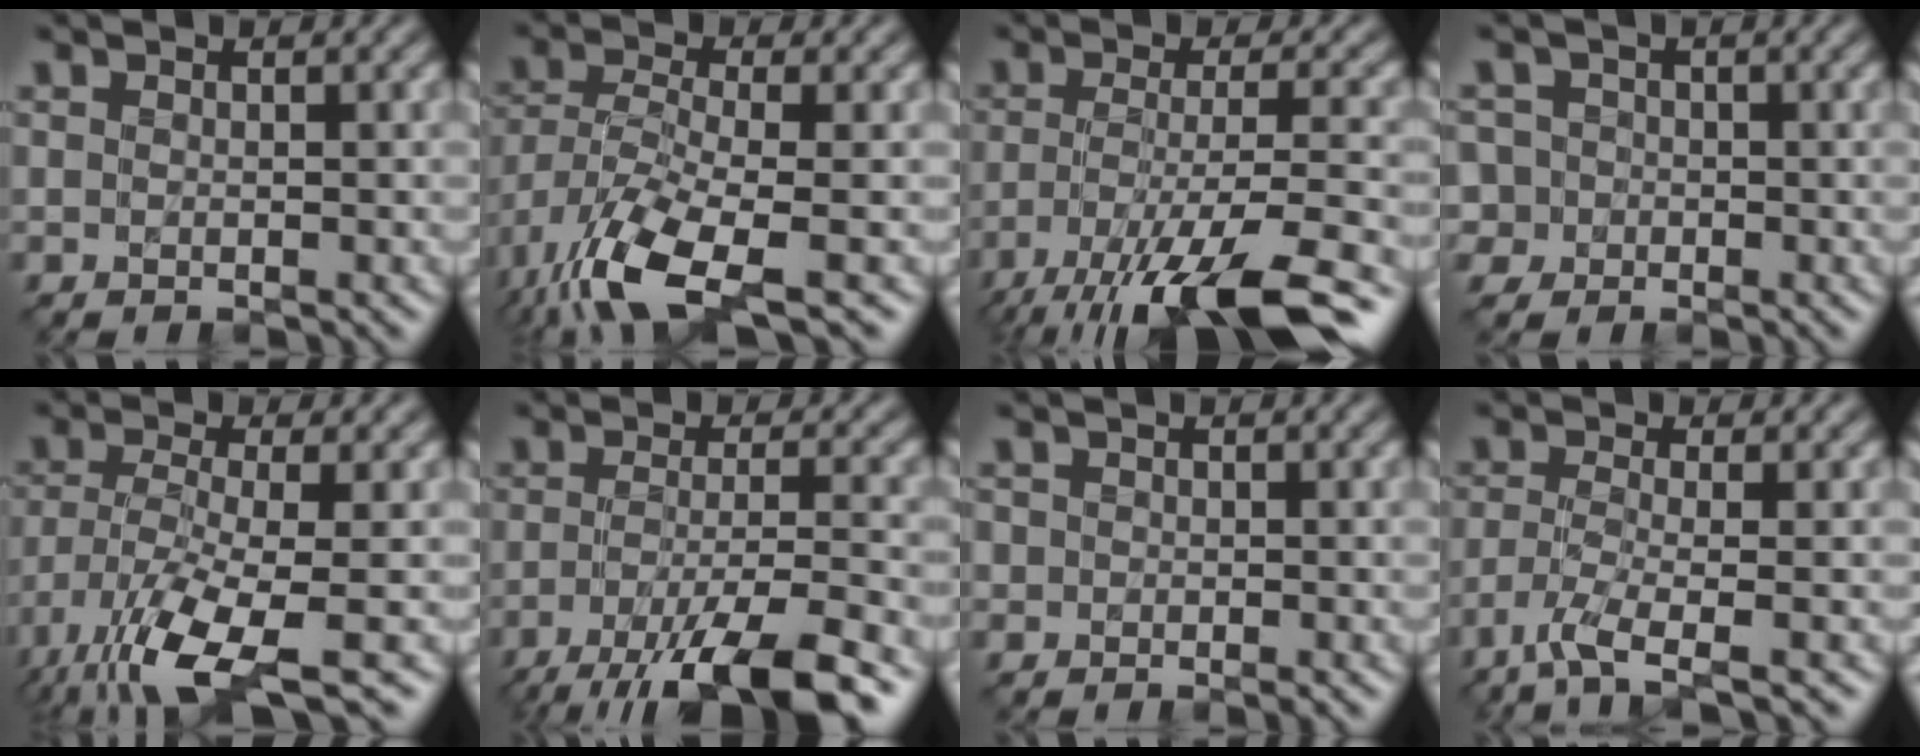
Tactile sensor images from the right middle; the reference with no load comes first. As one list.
[{"total": 10.0, "force": [-5.7, 3.2, 7.6], "torque": [-0.165, -0.024, -0.112]}, {"total": 12.3, "force": [-8.1, 3.0, 8.8], "torque": [-0.164, -0.012, -0.132]}, {"total": 4.8, "force": [-0.4, 4.6, 1.5], "torque": [-0.025, 0.028, -0.043]}, {"total": 10.0, "force": [-5.8, 2.7, 7.7], "torque": [-0.162, -0.023, -0.111]}, {"total": 9.6, "force": [-5.8, 2.2, 7.4], "torque": [-0.118, -0.009, -0.104]}, {"total": 1.4, "force": [-0.4, 1.3, 0.4], "torque": [0.005, -0.006, -0.010]}, {"total": 4.1, "force": [-2.5, 0.7, 3.2], "torque": [-0.060, -0.008, -0.061]}]